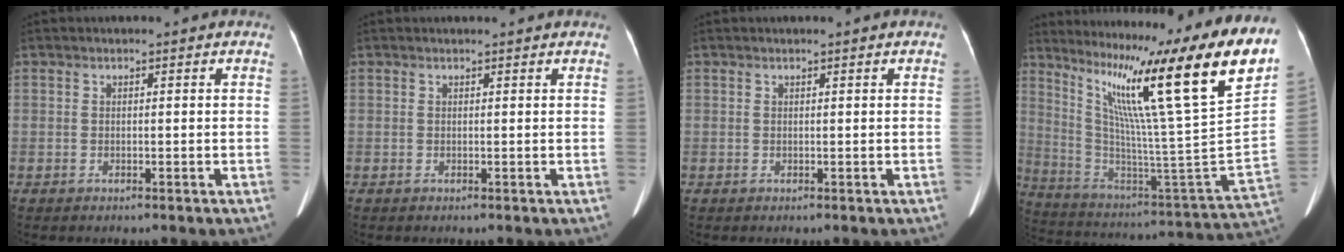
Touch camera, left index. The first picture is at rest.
{"total": 2.5, "force": [2.4, -0.1, 0.7], "torque": [-0.008, -0.005, 0.020]}
{"total": 0.8, "force": [0.6, 0.1, 0.6], "torque": [-0.005, -0.003, 0.002]}
{"total": 28.8, "force": [16.7, -1.1, 23.4], "torque": [-0.357, -0.062, 0.255]}